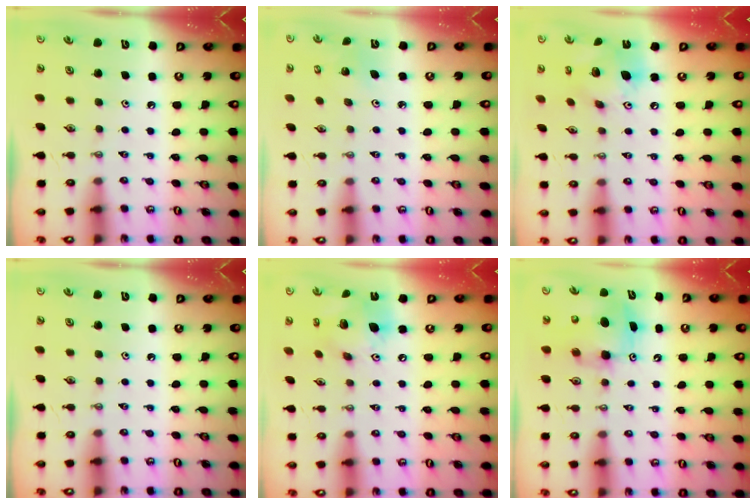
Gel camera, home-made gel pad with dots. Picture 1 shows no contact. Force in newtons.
{"total": 2.2, "press": 2.2, "slide": 0.2}
{"total": 15.5, "press": 15.2, "slide": 2.9}
{"total": 0.0}
{"total": 15.5, "press": 15.2, "slide": 2.9}
{"total": 7.0, "press": 6.8, "slide": 1.6}